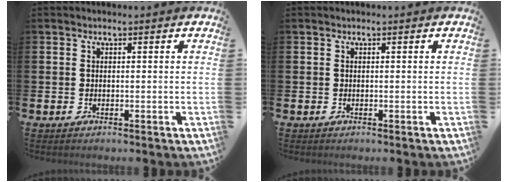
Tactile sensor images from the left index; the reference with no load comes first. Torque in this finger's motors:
{"motor_torque": [0.00, 0.00, 0.00, 0.00]}